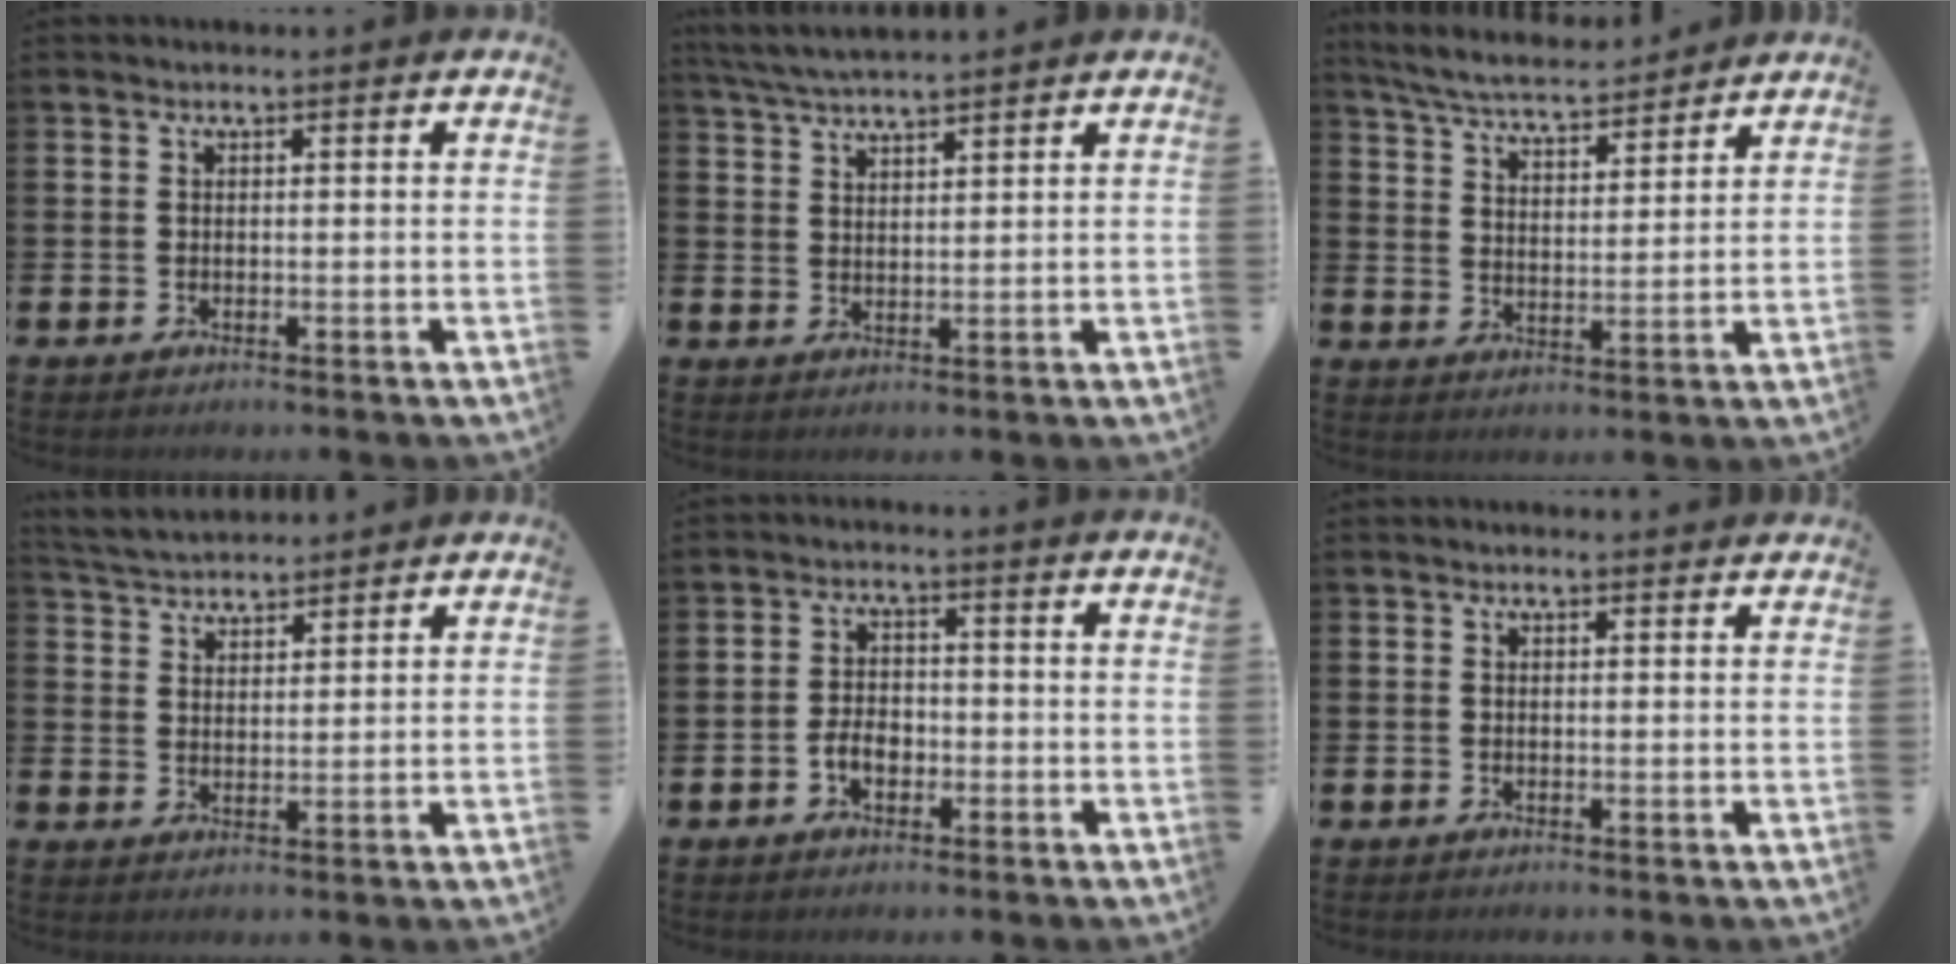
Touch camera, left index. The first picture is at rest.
{"total": 4.5, "force": [4.4, 0.2, 1.2], "torque": [-0.038, -0.016, 0.080]}
{"total": 6.1, "force": [5.9, 0.8, 1.4], "torque": [-0.050, -0.036, 0.103]}
{"total": 4.2, "force": [4.1, 0.7, -0.1], "torque": [-0.014, -0.020, 0.075]}
{"total": 3.3, "force": [-1.2, 2.2, 2.2], "torque": [-0.028, 0.000, -0.027]}
{"total": 0.5, "force": [0.5, 0.1, 0.2], "torque": [0.010, -0.003, 0.006]}